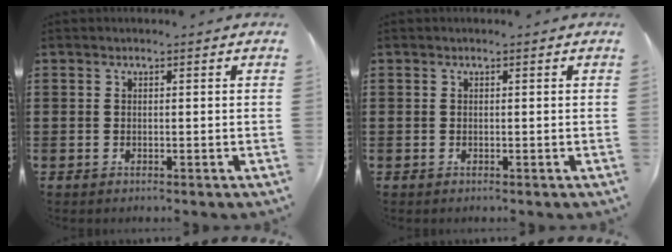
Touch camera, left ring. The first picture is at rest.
{"total": 0.0}